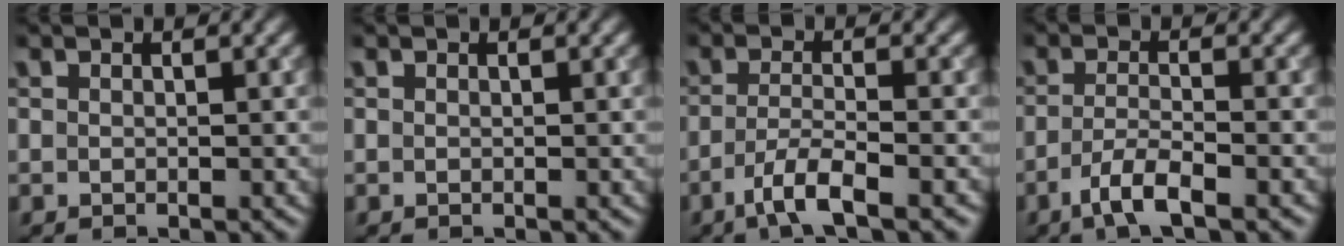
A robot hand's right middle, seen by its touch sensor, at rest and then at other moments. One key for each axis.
{"total": 0.0}
{"total": 3.9, "fx": -2.3, "fy": 0.7, "fz": 3.1, "tx": -0.059, "ty": -0.004, "tz": -0.051}
{"total": 3.3, "fx": -2.0, "fy": 0.7, "fz": 2.6, "tx": -0.052, "ty": -0.003, "tz": -0.043}